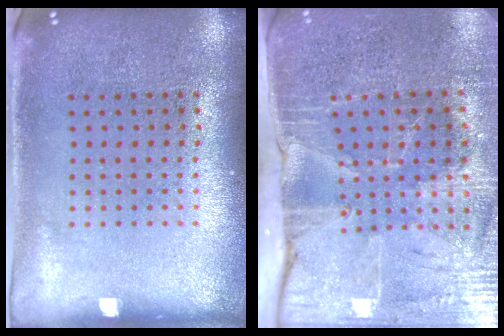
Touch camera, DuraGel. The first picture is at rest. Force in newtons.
{"total": 4.3, "press": 3.7, "slide": 2.2}